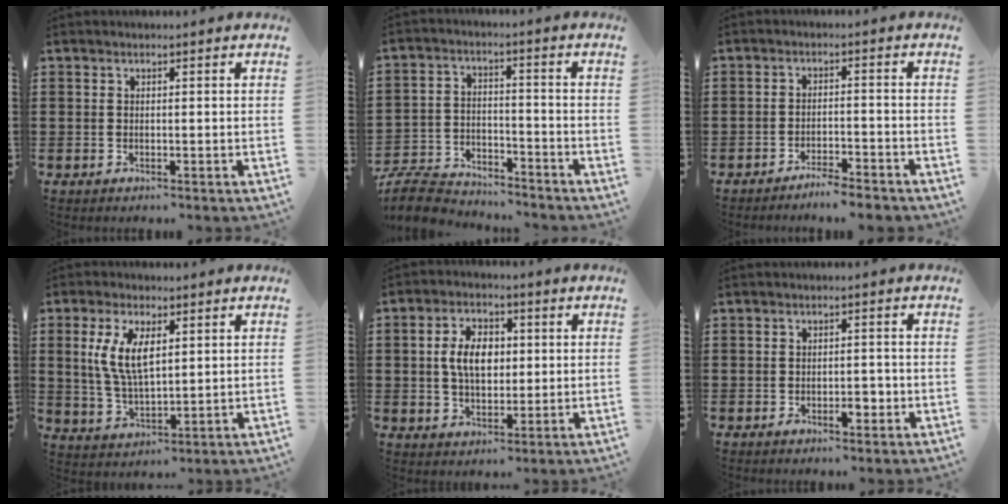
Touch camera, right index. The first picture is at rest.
{"total": 7.5, "force": [-7.3, 1.4, 1.2], "torque": [-0.036, 0.014, -0.146]}
{"total": 3.2, "force": [-3.1, -0.1, 0.8], "torque": [-0.016, 0.002, -0.063]}
{"total": 7.3, "force": [2.0, 3.3, 6.2], "torque": [-0.135, 0.005, 0.033]}
{"total": 6.7, "force": [0.7, 4.2, 5.2], "torque": [-0.109, 0.012, 0.005]}
{"total": 3.1, "force": [-1.2, 1.3, 2.6], "torque": [-0.036, 0.000, -0.021]}